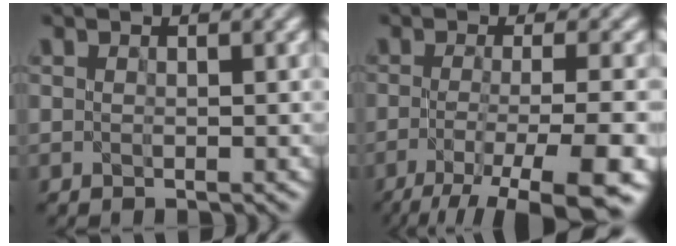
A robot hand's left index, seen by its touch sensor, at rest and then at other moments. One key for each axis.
{"total": 9.5, "fx": -5.1, "fy": 2.3, "fz": 7.6, "tx": -0.113, "ty": -0.015, "tz": -0.084}